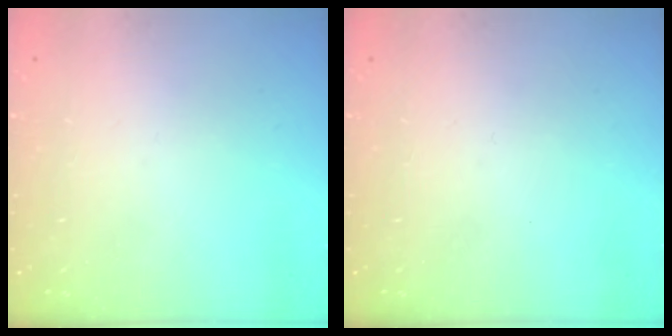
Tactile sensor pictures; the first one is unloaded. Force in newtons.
{"total": 0.0}